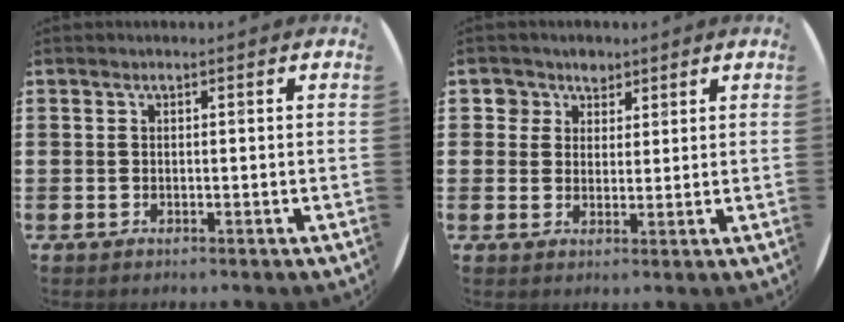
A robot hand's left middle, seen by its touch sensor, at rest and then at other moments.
{"total": 3.3, "force": [2.2, 2.5, -0.1], "torque": [-0.002, 0.010, 0.040]}